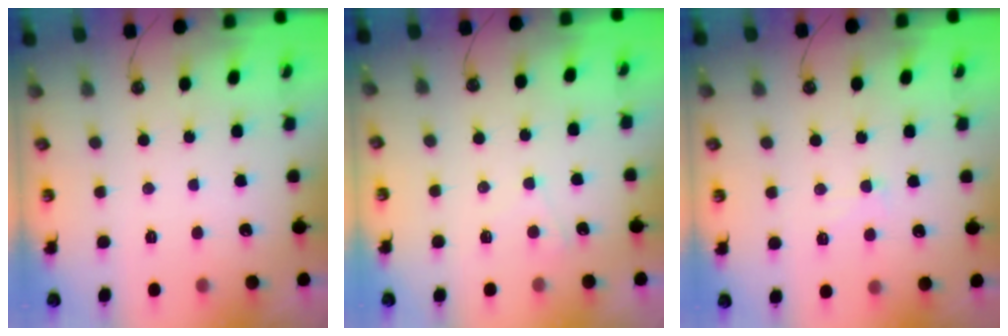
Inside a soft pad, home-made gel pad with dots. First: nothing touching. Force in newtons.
{"total": 2.4, "press": 2.4, "slide": 0.4}
{"total": 0.6, "press": 0.4, "slide": 0.5}